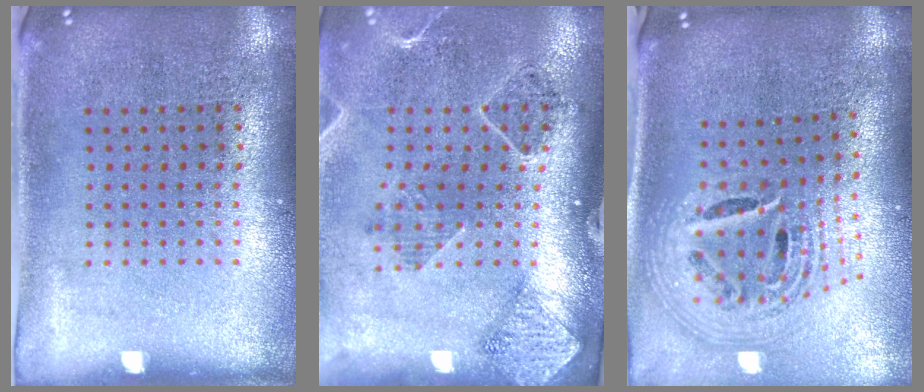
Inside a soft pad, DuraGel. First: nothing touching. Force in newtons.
{"total": 1.6, "press": 1.6, "slide": 0.1}
{"total": 2.7, "press": 1.9, "slide": 1.9}